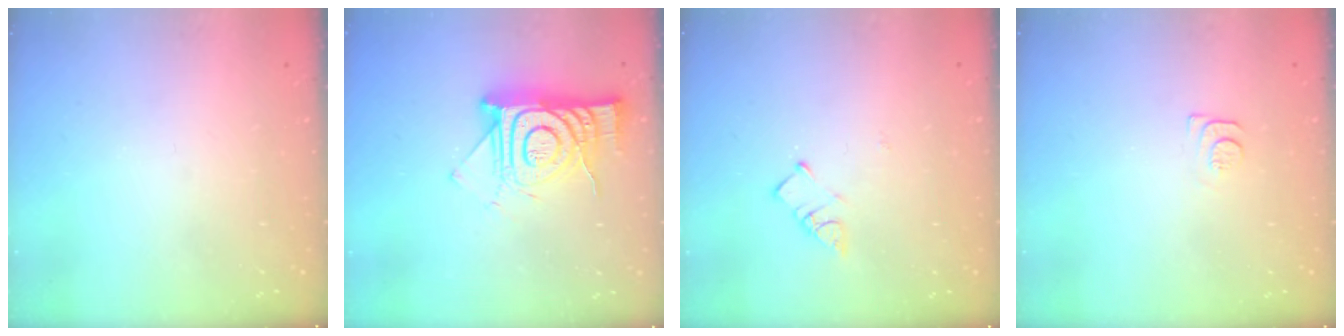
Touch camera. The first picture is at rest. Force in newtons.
{"total": 14.7, "press": 14.6, "slide": 1.2}
{"total": 3.7, "press": 3.7, "slide": 0.2}
{"total": 4.3, "press": 4.3, "slide": 0.7}